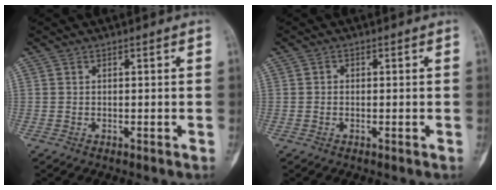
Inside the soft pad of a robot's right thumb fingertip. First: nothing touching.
{"total": 0.7, "force": [0.0, 0.6, 0.3], "torque": [0.001, 0.003, -0.002]}